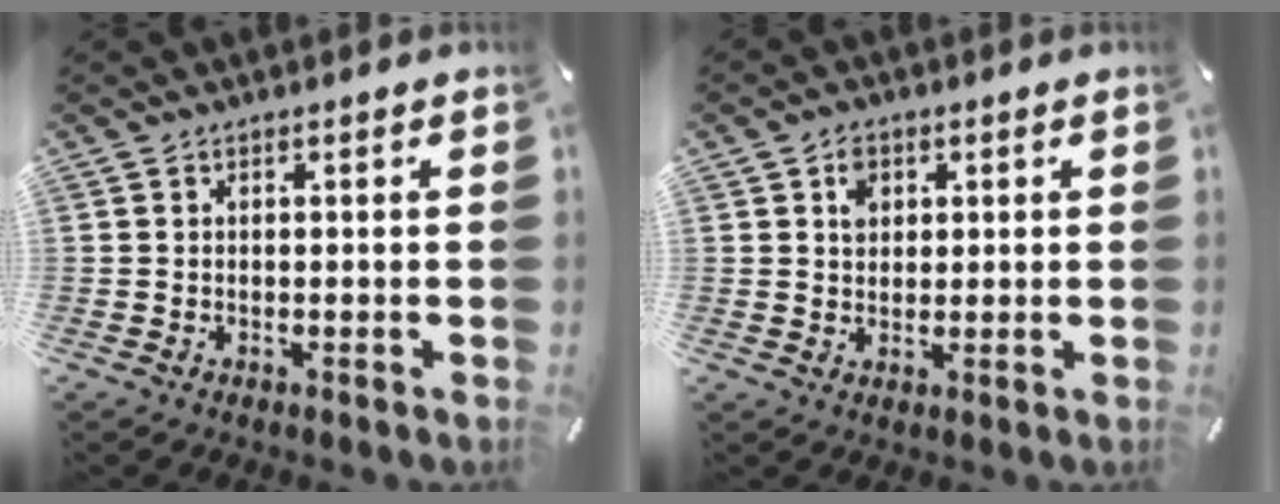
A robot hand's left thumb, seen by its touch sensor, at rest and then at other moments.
{"total": 3.9, "force": [1.5, 3.2, 1.5], "torque": [-0.013, -0.002, 0.021]}